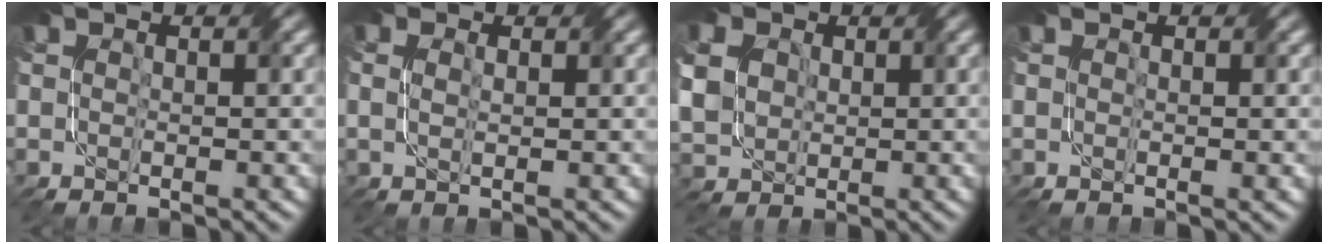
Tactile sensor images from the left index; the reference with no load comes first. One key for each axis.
{"total": 1.4, "fx": 0.7, "fy": 0.8, "fz": 0.9, "tx": -0.011, "ty": 0.005, "tz": 0.000}
{"total": 6.6, "fx": 2.2, "fy": 5.4, "fz": 3.0, "tx": -0.107, "ty": 0.022, "tz": 0.043}
{"total": 0.5, "fx": 0.1, "fy": 0.2, "fz": 0.5, "tx": -0.003, "ty": -0.001, "tz": 0.001}